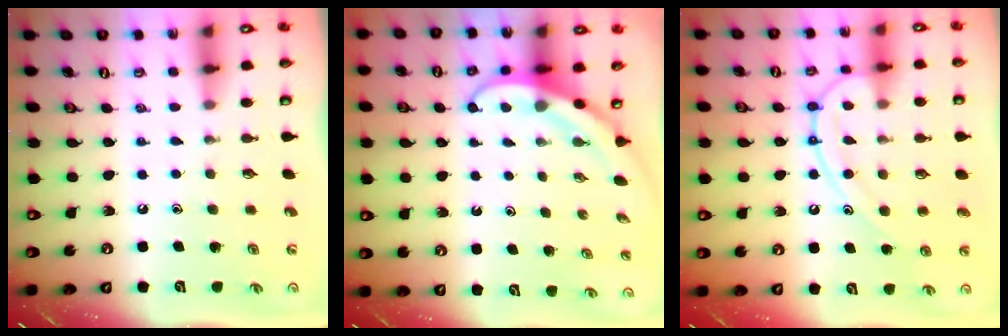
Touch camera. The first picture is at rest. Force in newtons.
{"total": 3.7, "press": 3.7, "slide": 0.3}
{"total": 14.0, "press": 14.0, "slide": 1.3}